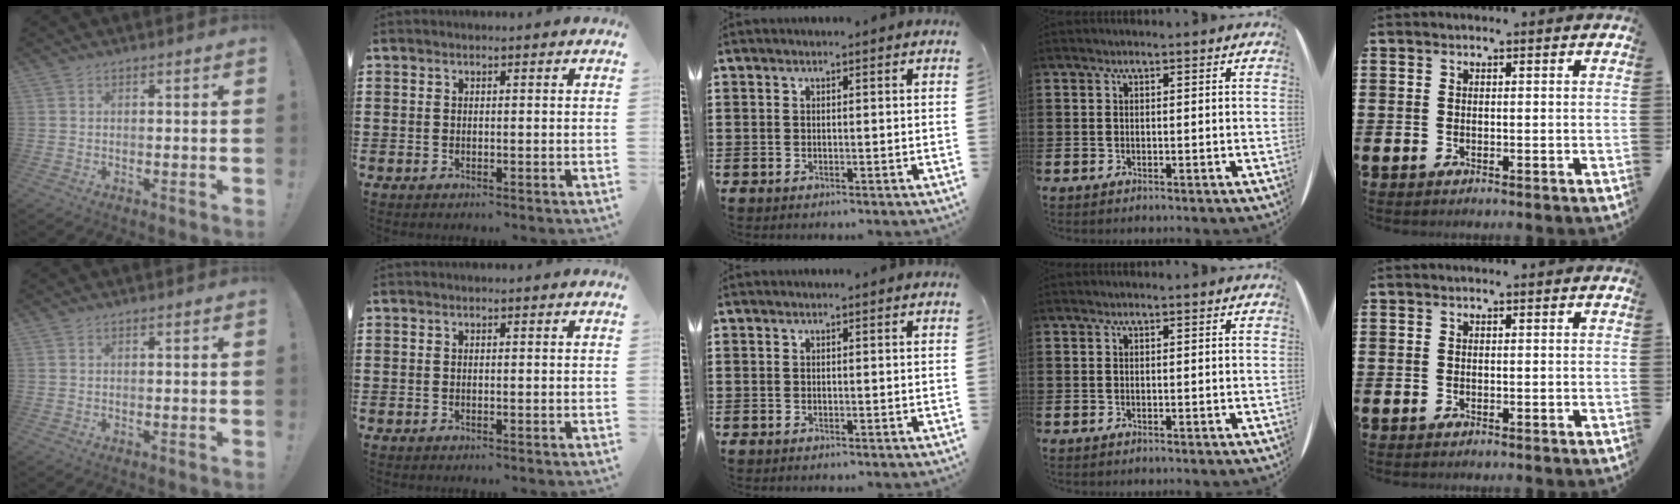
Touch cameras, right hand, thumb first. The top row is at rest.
{}